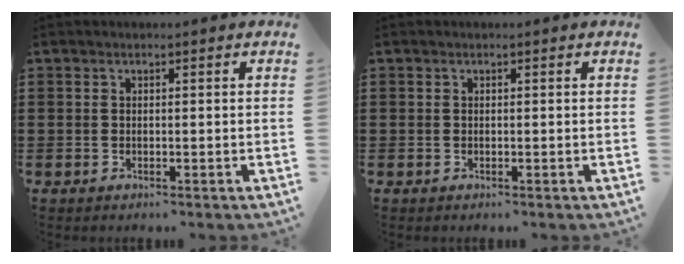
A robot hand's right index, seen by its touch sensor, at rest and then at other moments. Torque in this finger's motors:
{"motor_torque": [1.55, 0.59, 0.00, 0.00]}